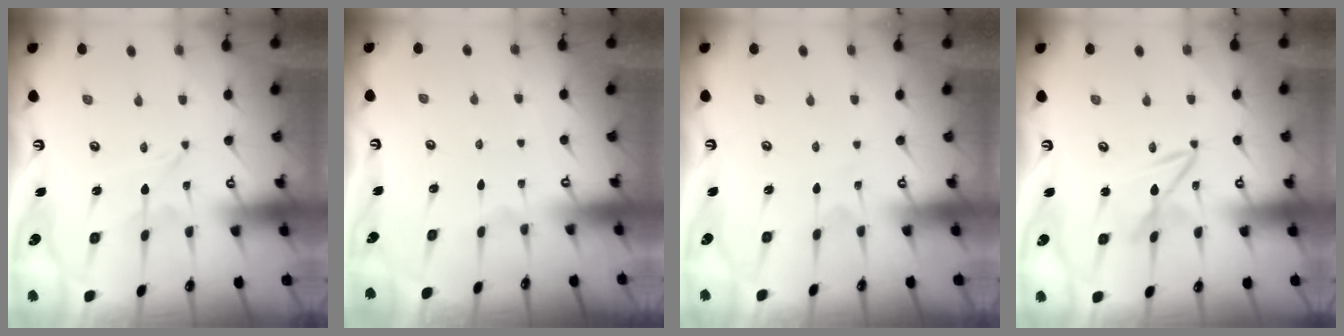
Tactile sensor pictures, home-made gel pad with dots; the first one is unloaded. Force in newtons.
{"total": 0.0}
{"total": 2.0, "press": 2.0, "slide": 0.2}
{"total": 6.0, "press": 6.0, "slide": 0.3}